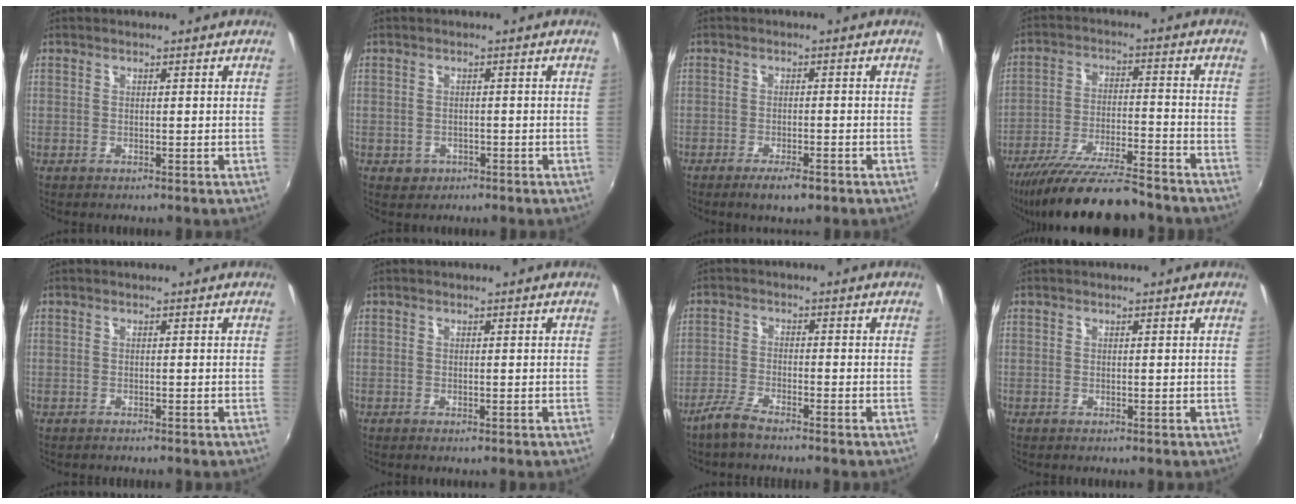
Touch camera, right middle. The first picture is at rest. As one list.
[{"total": 2.6, "force": [-1.0, 2.3, 0.8], "torque": [-0.020, -0.003, -0.011]}, {"total": 4.4, "force": [-3.0, 1.2, 3.1], "torque": [-0.068, -0.010, -0.049]}, {"total": 18.0, "force": [-15.5, 2.6, 8.8], "torque": [-0.177, -0.036, -0.249]}, {"total": 0.7, "force": [-0.6, 0.2, 0.1], "torque": [-0.004, -0.002, -0.011]}, {"total": 0.6, "force": [-0.4, 0.2, 0.3], "torque": [-0.006, -0.003, -0.007]}, {"total": 4.2, "force": [-3.6, 0.6, 2.1], "torque": [-0.062, -0.004, -0.076]}, {"total": 0.0}]